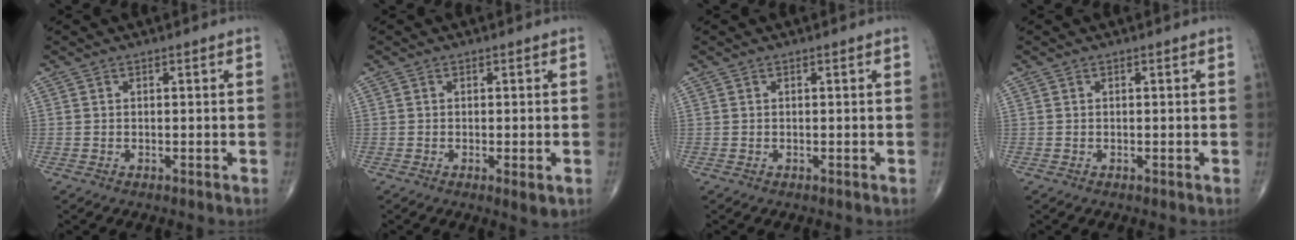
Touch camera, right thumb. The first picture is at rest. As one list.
[{"total": 2.5, "force": [-0.8, 0.6, 2.3], "torque": [-0.031, -0.009, -0.011]}, {"total": 0.0}, {"total": 0.0}]